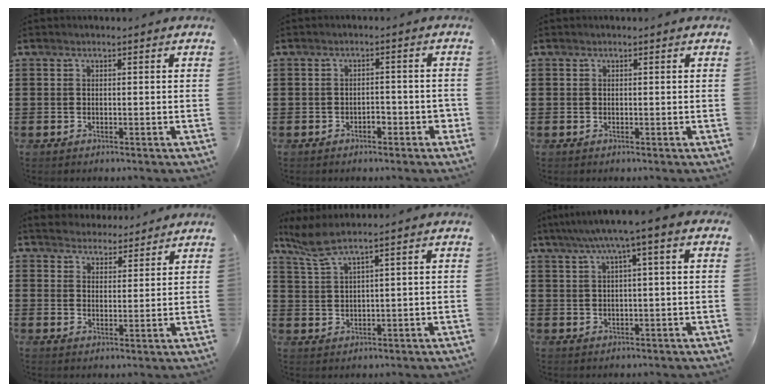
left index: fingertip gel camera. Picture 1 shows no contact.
{"total": 2.5, "force": [-1.4, 1.1, 1.7], "torque": [-0.032, 0.002, -0.030]}
{"total": 0.0}
{"total": 3.6, "force": [3.4, 1.4, -0.1], "torque": [-0.010, -0.001, 0.065]}
{"total": 3.9, "force": [2.8, 0.1, 2.8], "torque": [-0.071, -0.001, 0.047]}
{"total": 4.6, "force": [1.4, -0.2, 4.4], "torque": [-0.086, -0.004, 0.018]}